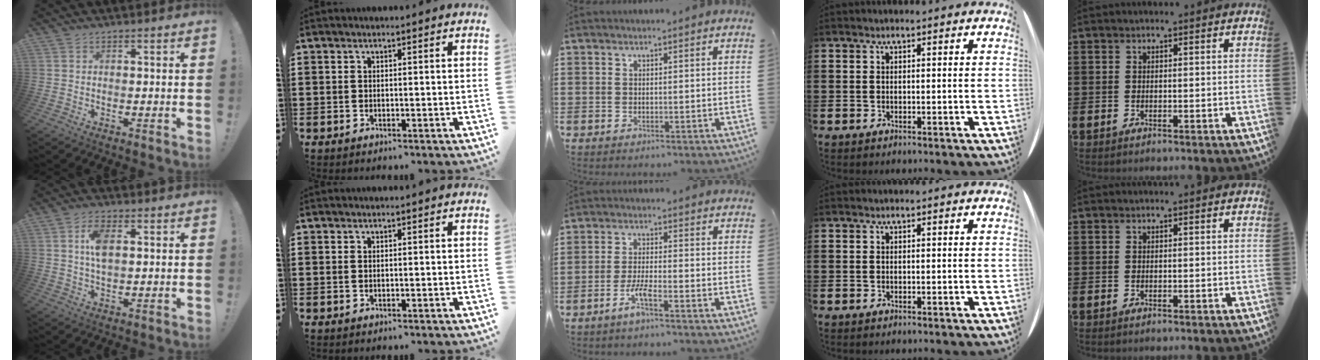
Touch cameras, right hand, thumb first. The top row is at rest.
{"thumb": {"total": 7.0, "force": [1.6, 3.5, 5.8], "torque": [-0.101, -0.003, 0.023]}, "middle": {"total": 3.7, "force": [-2.2, 0.3, 3.0], "torque": [-0.065, -0.002, -0.044]}}